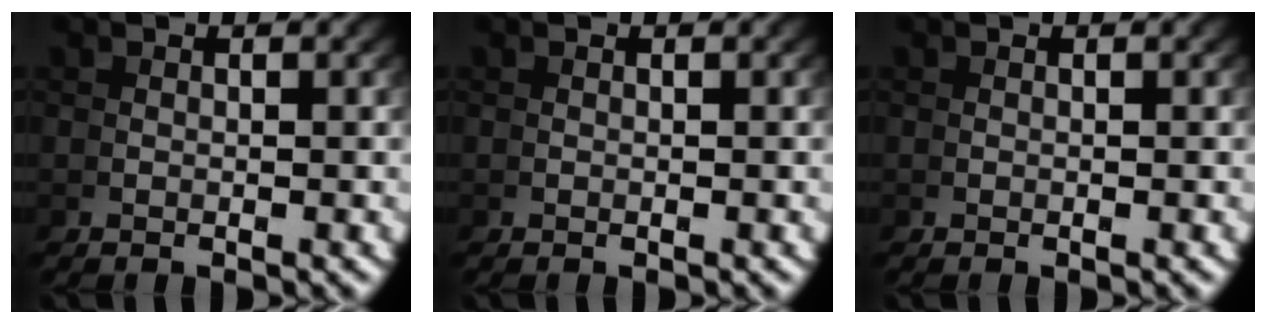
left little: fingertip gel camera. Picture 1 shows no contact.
{"total": 0.0}
{"total": 0.0}